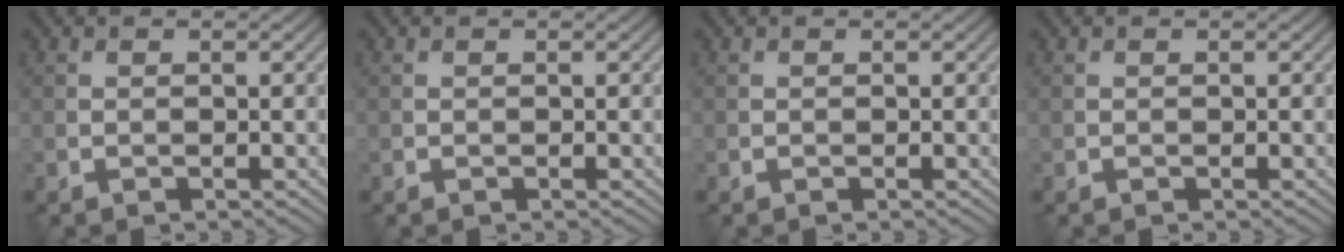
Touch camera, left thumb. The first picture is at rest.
{"total": 0.0}
{"total": 0.0}
{"total": 0.0}